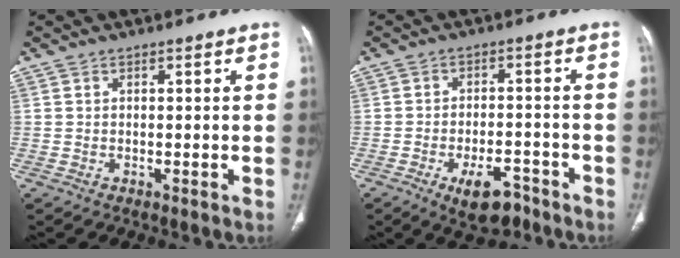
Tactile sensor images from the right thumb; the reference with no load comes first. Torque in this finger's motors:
{"motor_torque": [-0.09, 0.20, -0.23, 0.08, -0.02]}